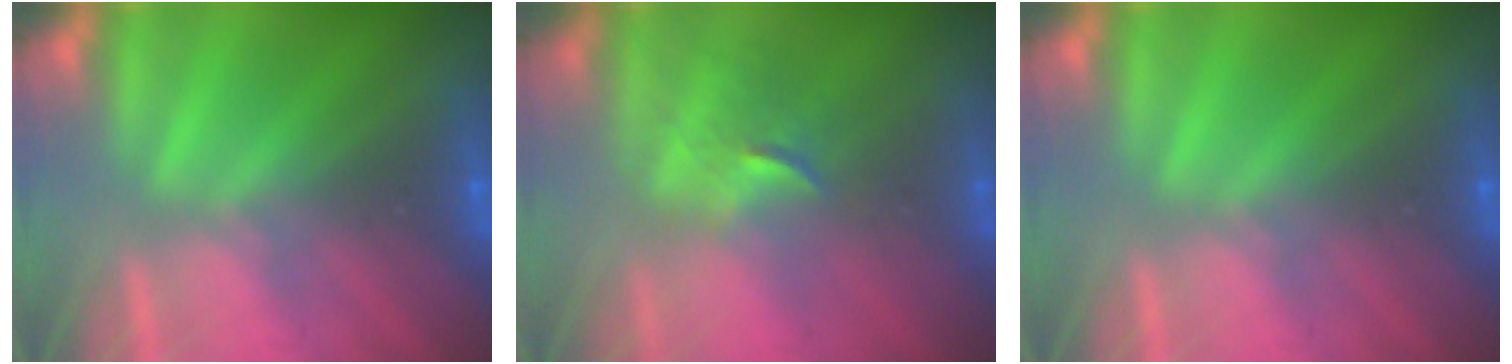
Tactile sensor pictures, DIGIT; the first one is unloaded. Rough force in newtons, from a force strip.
{"total": 2.5}
{"total": 0.0}